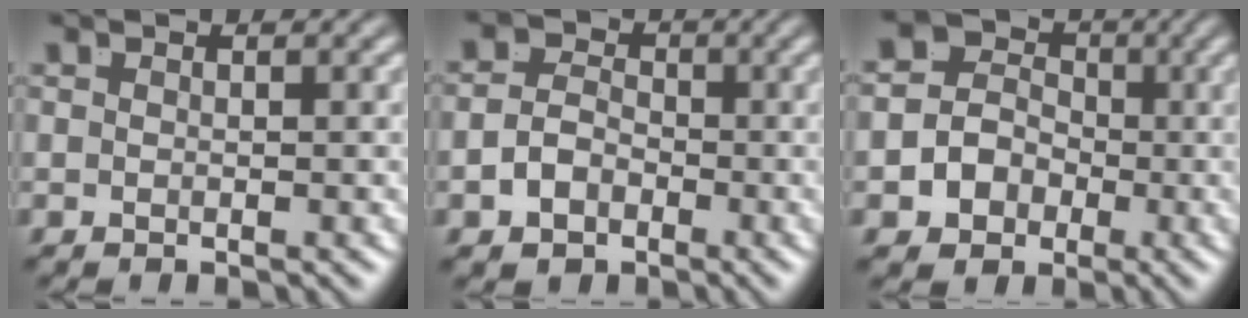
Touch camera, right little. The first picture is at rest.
{"total": 5.8, "force": [-1.7, 5.2, 2.0], "torque": [-0.037, -0.019, -0.031]}
{"total": 11.8, "force": [-0.8, 10.8, 4.8], "torque": [-0.124, -0.039, -0.020]}